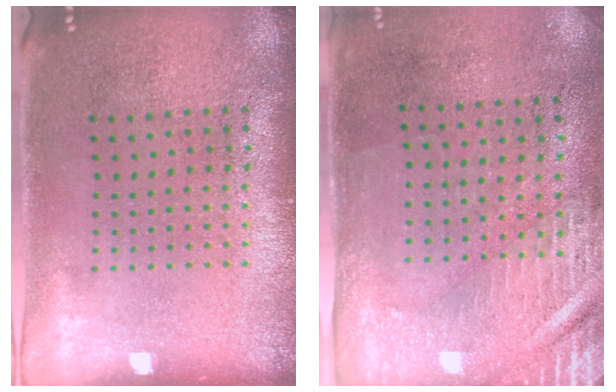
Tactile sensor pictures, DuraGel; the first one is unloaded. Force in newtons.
{"total": 2.9, "press": 2.5, "slide": 1.5}